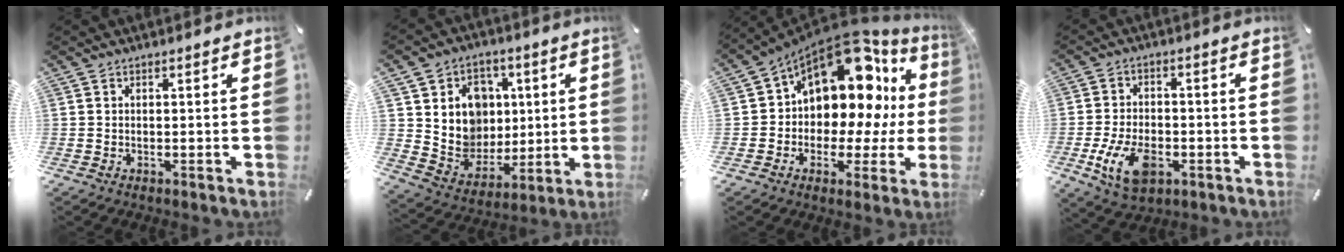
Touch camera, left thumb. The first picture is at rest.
{"total": 12.5, "force": [2.4, 11.8, 3.2], "torque": [-0.051, -0.017, 0.060]}
{"total": 17.4, "force": [8.0, 10.8, 11.1], "torque": [-0.177, -0.075, 0.128]}
{"total": 11.1, "force": [-3.8, 6.7, 7.9], "torque": [-0.165, 0.001, -0.067]}